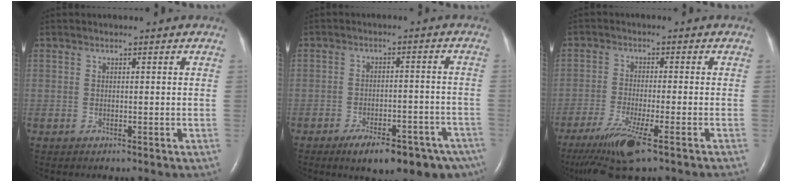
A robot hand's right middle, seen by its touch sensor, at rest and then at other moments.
{"total": 14.4, "force": [-10.5, 5.1, 8.4], "torque": [-0.071, 0.016, -0.138]}
{"total": 10.0, "force": [-6.7, -0.3, 7.5], "torque": [-0.139, -0.032, -0.119]}